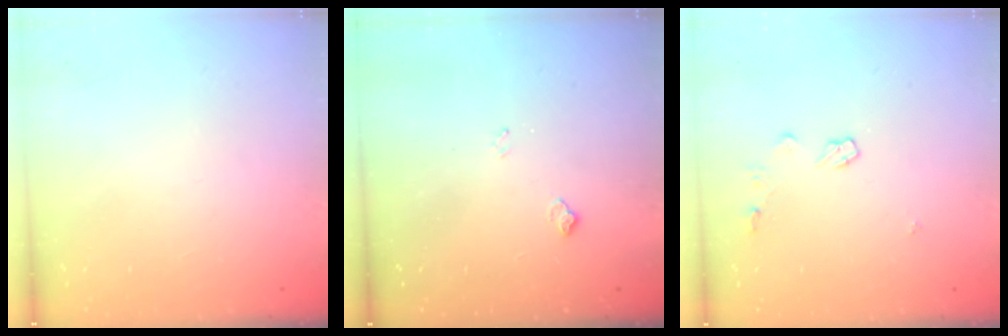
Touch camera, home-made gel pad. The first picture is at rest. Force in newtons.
{"total": 4.9, "press": 4.8, "slide": 0.6}
{"total": 4.9, "press": 4.9, "slide": 0.5}